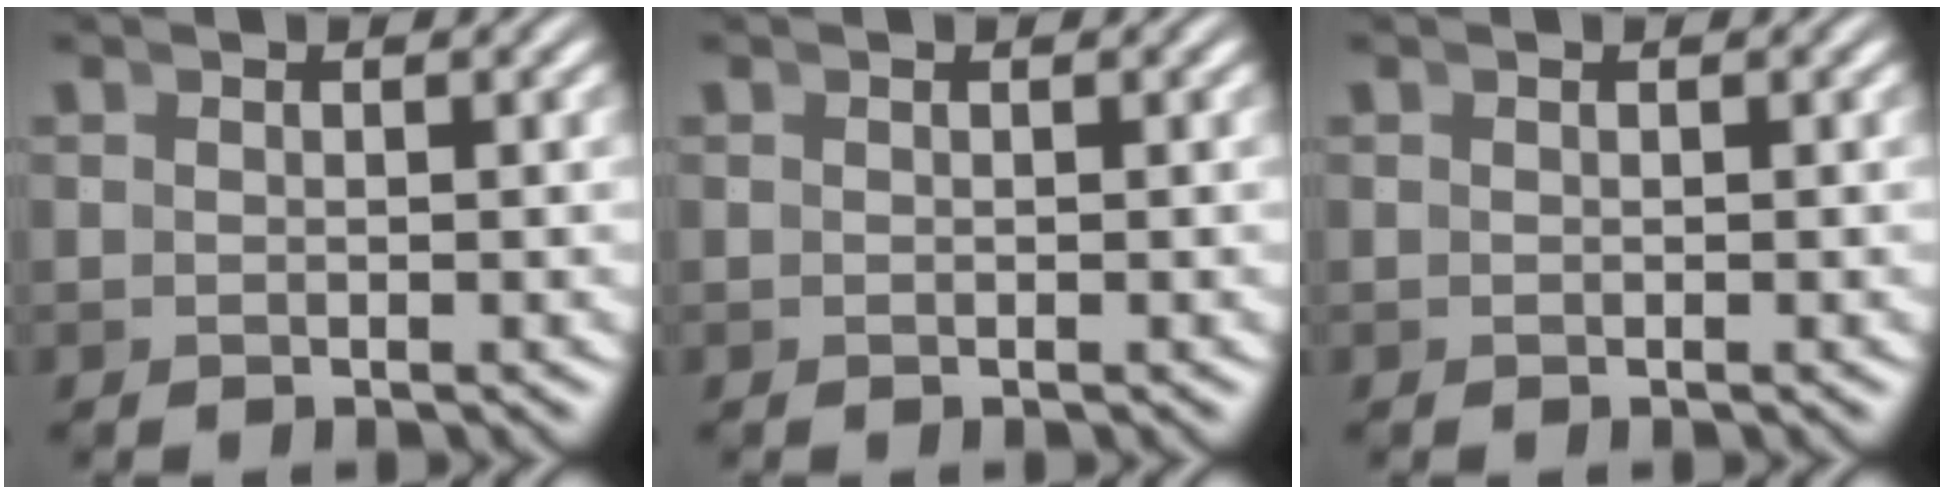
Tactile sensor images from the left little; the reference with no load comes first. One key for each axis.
{"total": 0.0}
{"total": 0.0}